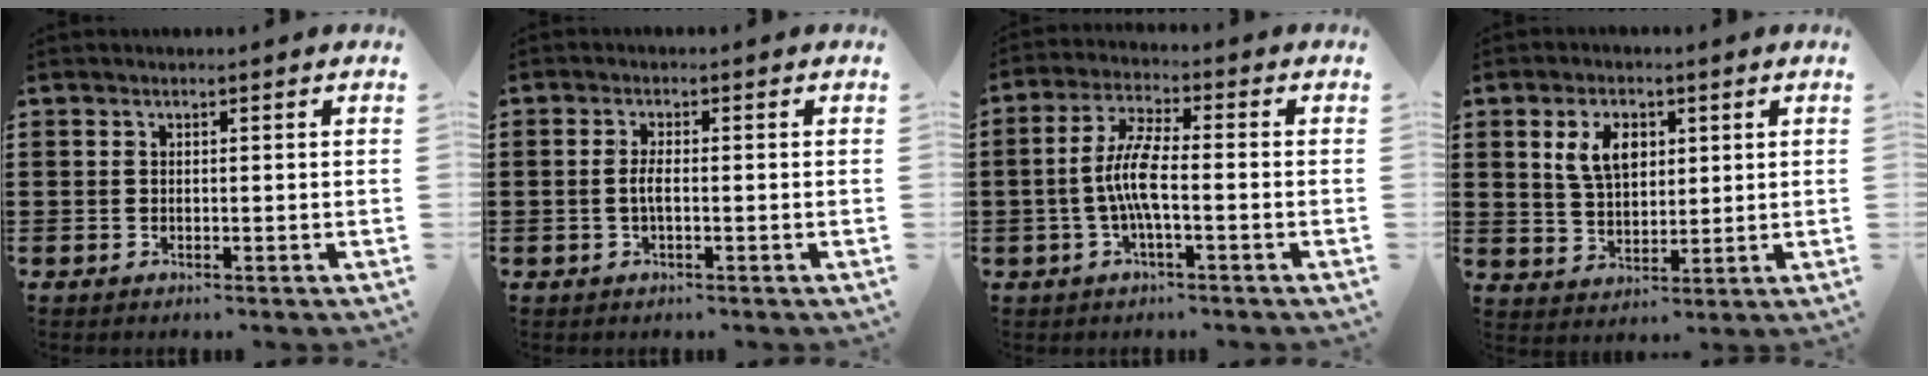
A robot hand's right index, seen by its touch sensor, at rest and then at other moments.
{"total": 2.2, "force": [-0.4, 0.5, 2.1], "torque": [-0.047, -0.002, -0.011]}
{"total": 6.6, "force": [-1.3, 1.6, 6.3], "torque": [-0.140, -0.006, -0.031]}
{"total": 6.1, "force": [2.4, 3.6, 4.2], "torque": [-0.094, 0.009, 0.038]}